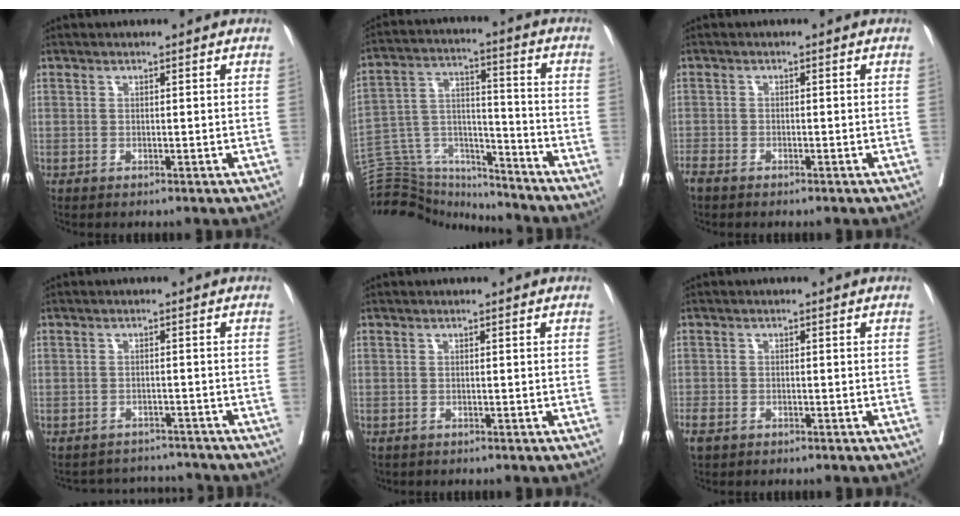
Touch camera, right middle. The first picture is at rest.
{"total": 16.5, "force": [-15.9, 3.5, 2.5], "torque": [-0.056, 0.051, -0.259]}
{"total": 2.6, "force": [-2.1, 0.9, 1.2], "torque": [-0.028, -0.006, -0.035]}
{"total": 5.8, "force": [-5.5, 1.5, -1.1], "torque": [0.020, 0.022, -0.072]}
{"total": 1.1, "force": [-0.8, 0.7, 0.2], "torque": [-0.011, 0.000, -0.011]}
{"total": 3.1, "force": [-2.0, 1.8, 1.5], "torque": [-0.036, -0.005, -0.030]}